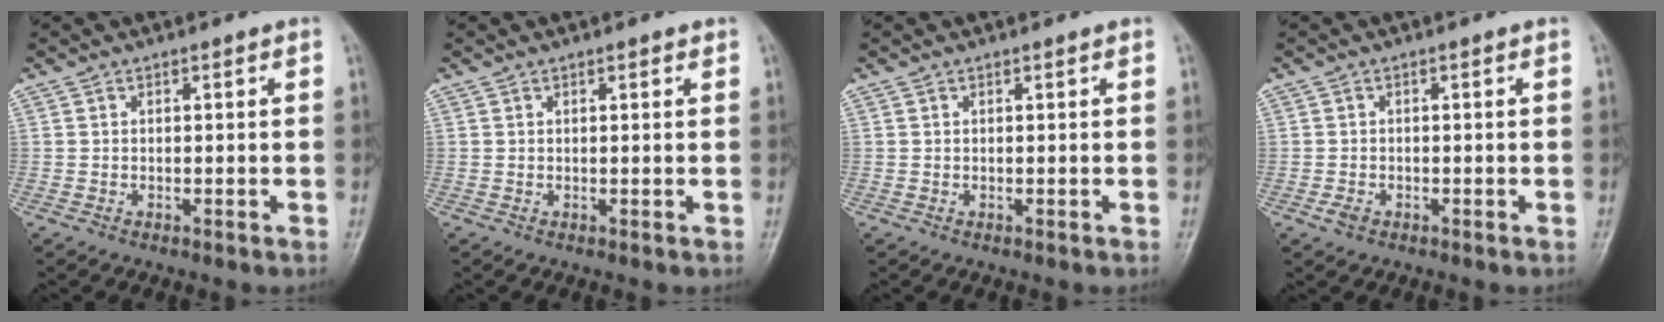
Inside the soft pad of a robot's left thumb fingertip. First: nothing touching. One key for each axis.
{"total": 0.7, "fx": 0.4, "fy": 0.3, "fz": 0.5, "tx": -0.007, "ty": 0.000, "tz": 0.003}
{"total": 0.0}
{"total": 1.6, "fx": -0.9, "fy": 1.1, "fz": 0.6, "tx": -0.014, "ty": 0.002, "tz": -0.017}